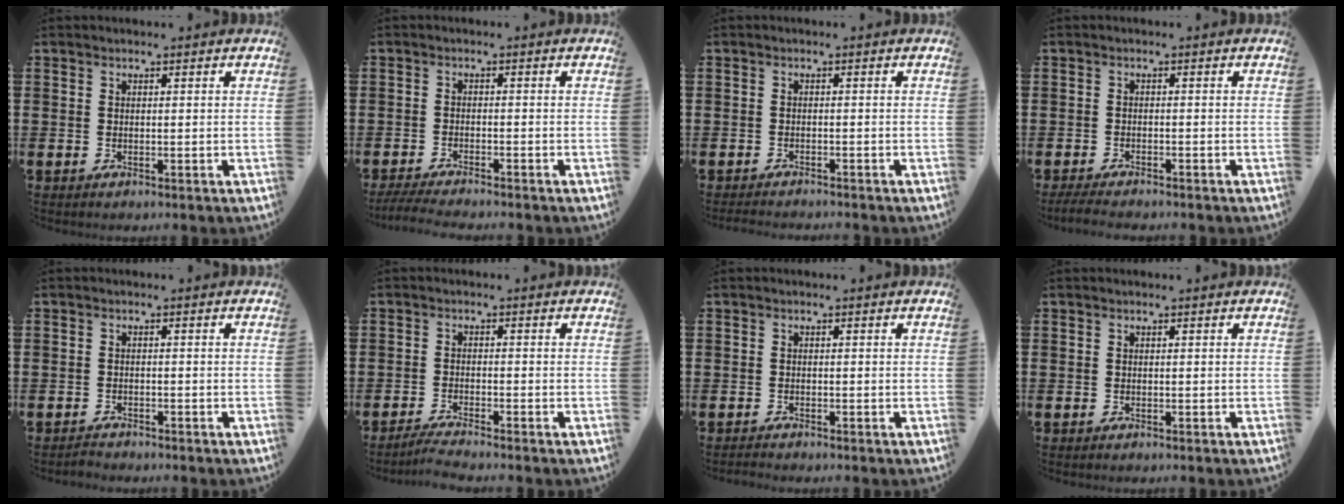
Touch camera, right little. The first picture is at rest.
{"total": 2.2, "force": [-2.0, -0.1, 0.9], "torque": [-0.013, 0.002, -0.038]}
{"total": 0.9, "force": [-0.9, 0.1, 0.1], "torque": [-0.005, 0.001, -0.018]}
{"total": 1.6, "force": [-1.4, 0.2, 0.6], "torque": [-0.013, 0.003, -0.029]}
{"total": 1.0, "force": [-0.9, 0.2, 0.0], "torque": [-0.004, -0.001, -0.020]}
{"total": 1.9, "force": [-1.7, -0.1, 0.9], "torque": [-0.014, 0.003, -0.032]}
{"total": 0.5, "force": [-0.5, 0.0, 0.1], "torque": [-0.002, -0.003, -0.011]}
{"total": 0.0}